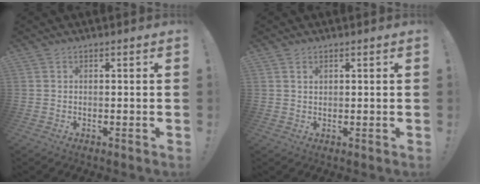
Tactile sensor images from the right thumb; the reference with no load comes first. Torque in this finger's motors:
{"motor_torque": [-0.55, -0.11, -0.06, 0.15, -0.01]}